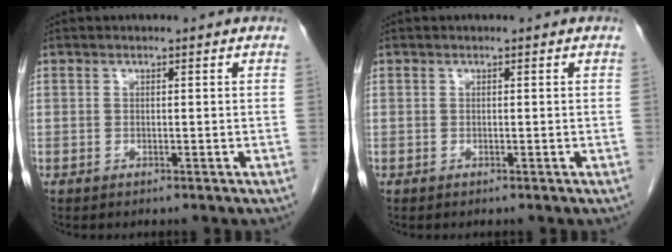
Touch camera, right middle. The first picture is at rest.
{"total": 0.0}